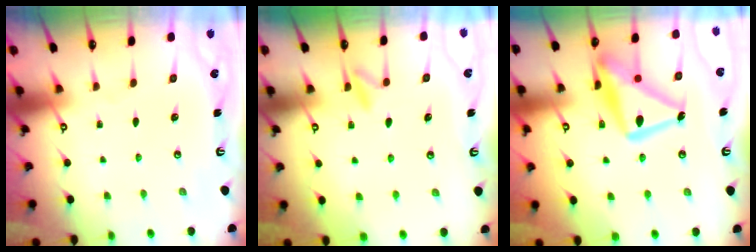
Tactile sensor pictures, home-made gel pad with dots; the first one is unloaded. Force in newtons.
{"total": 7.2, "press": 7.2, "slide": 0.7}
{"total": 19.3, "press": 19.2, "slide": 1.6}